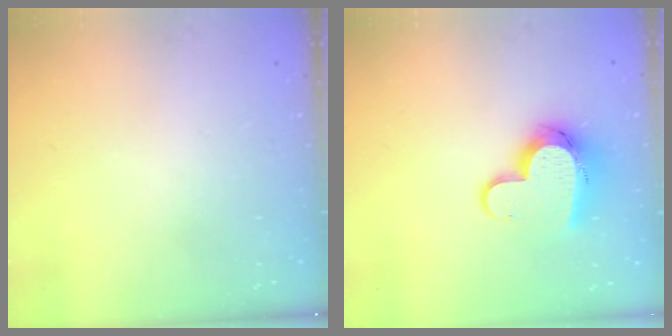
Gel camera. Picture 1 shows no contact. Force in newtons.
{"total": 11.9, "press": 11.8, "slide": 1.1}